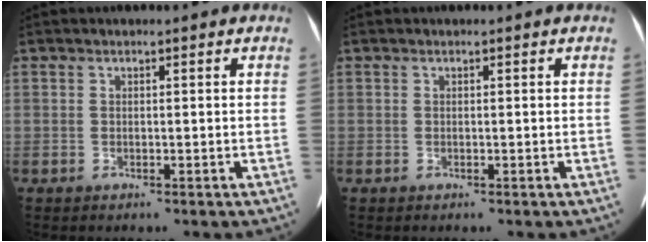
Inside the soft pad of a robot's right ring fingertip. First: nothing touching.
{"total": 0.0}